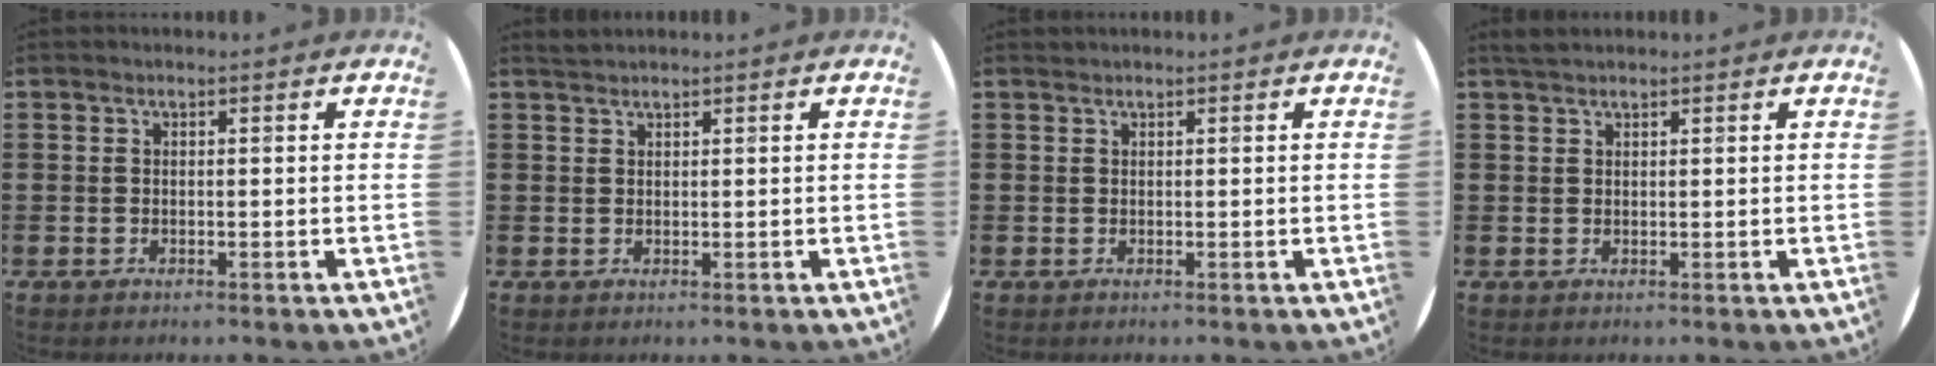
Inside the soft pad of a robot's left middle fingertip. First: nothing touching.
{"total": 1.0, "force": [1.0, 0.1, -0.1], "torque": [0.000, 0.002, 0.019]}
{"total": 0.0}
{"total": 1.3, "force": [1.3, 0.4, 0.2], "torque": [0.002, 0.001, 0.022]}